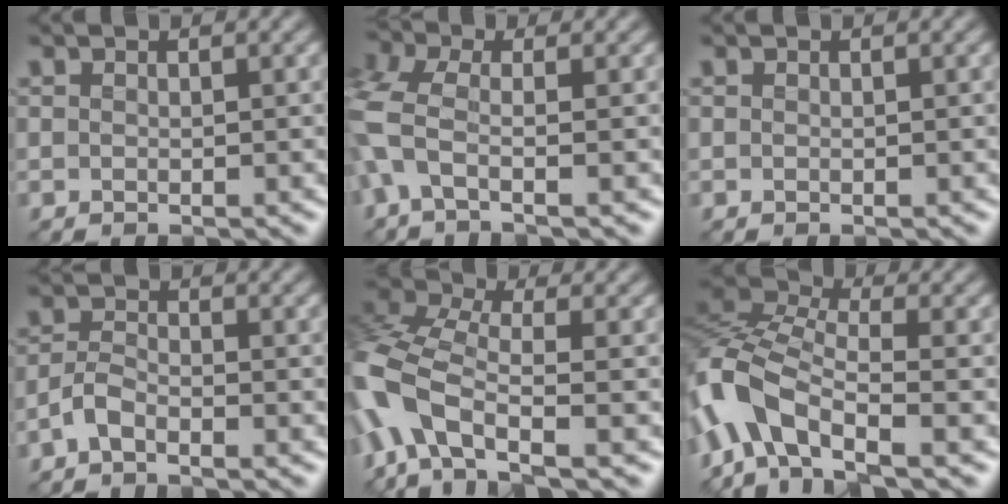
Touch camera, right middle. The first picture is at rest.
{"total": 5.1, "force": [-1.0, 2.4, 4.4], "torque": [-0.135, -0.002, -0.034]}
{"total": 0.0}
{"total": 1.9, "force": [-1.6, 0.5, 0.9], "torque": [-0.020, 0.005, -0.041]}
{"total": 9.8, "force": [-3.8, 5.2, 7.4], "torque": [-0.188, 0.004, -0.095]}
{"total": 9.0, "force": [-4.9, 4.3, 6.2], "torque": [-0.132, 0.010, -0.115]}